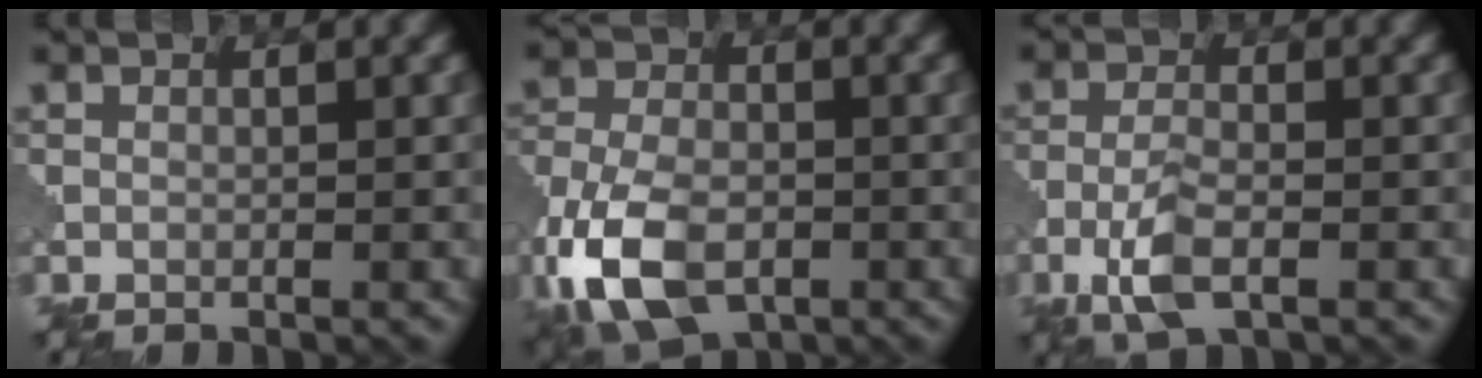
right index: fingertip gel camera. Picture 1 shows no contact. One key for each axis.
{"total": 10.8, "fx": -4.8, "fy": 6.2, "fz": 7.5, "tx": -0.177, "ty": -0.025, "tz": -0.099}
{"total": 4.0, "fx": -1.9, "fy": 1.5, "fz": 3.2, "tx": -0.072, "ty": -0.002, "tz": -0.042}